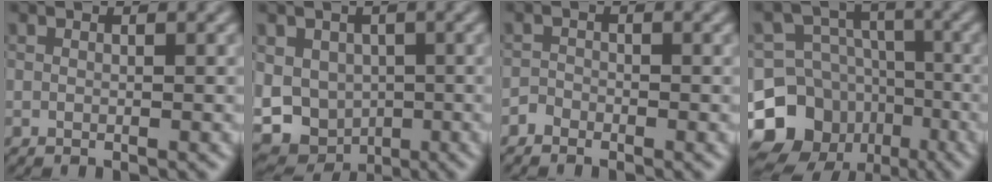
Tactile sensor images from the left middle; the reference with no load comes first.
{"total": 8.7, "force": [-0.8, 7.6, 4.2], "torque": [-0.080, -0.001, -0.030]}
{"total": 1.0, "force": [-0.8, 0.5, 0.0], "torque": [0.000, 0.005, -0.019]}
{"total": 13.0, "force": [-6.5, 10.8, 3.1], "torque": [-0.068, -0.018, -0.124]}